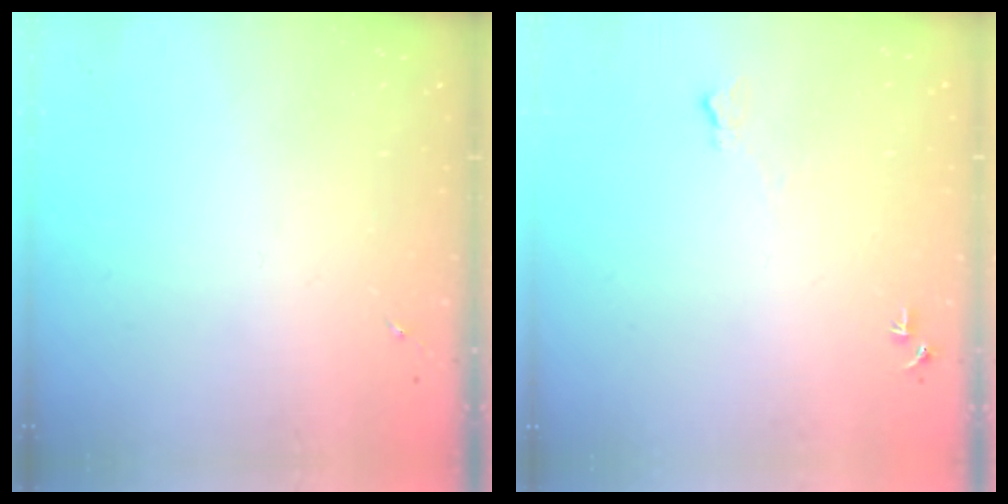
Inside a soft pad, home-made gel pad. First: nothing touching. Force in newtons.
{"total": 5.8, "press": 5.8, "slide": 0.7}